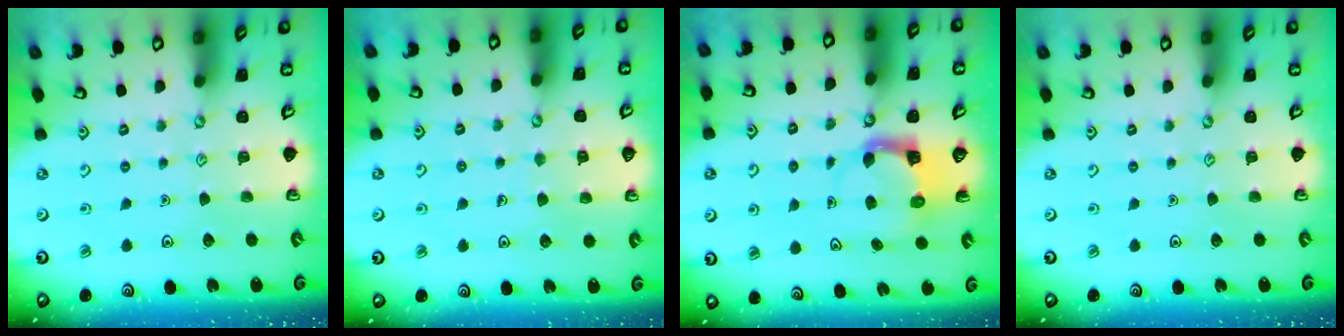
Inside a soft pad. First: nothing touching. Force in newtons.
{"total": 4.0, "press": 4.0, "slide": 0.3}
{"total": 3.9, "press": 3.9, "slide": 0.4}
{"total": 0.0}